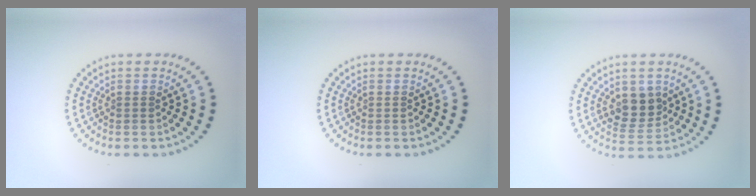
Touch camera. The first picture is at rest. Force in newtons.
{"total": 0.0}
{"total": 3.5, "press": 3.4, "slide": 1.0}